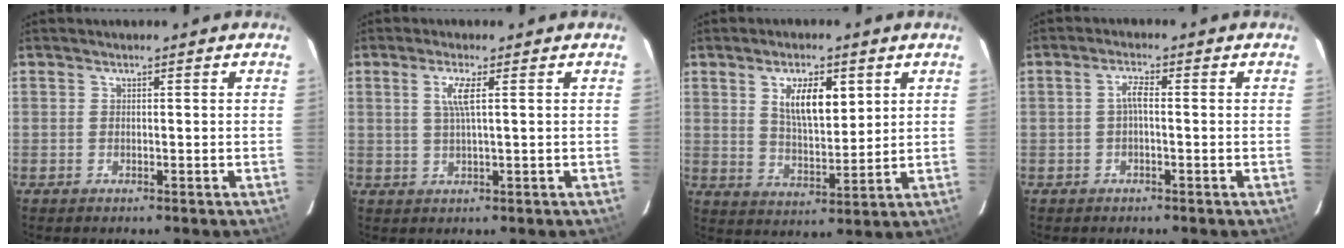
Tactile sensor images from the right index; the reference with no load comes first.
{"total": 3.6, "force": [1.1, -0.1, 3.4], "torque": [-0.068, -0.001, 0.021]}
{"total": 9.1, "force": [3.7, 3.7, 7.5], "torque": [-0.130, 0.002, 0.071]}
{"total": 2.2, "force": [-0.3, 0.5, 2.1], "torque": [-0.044, 0.008, -0.006]}